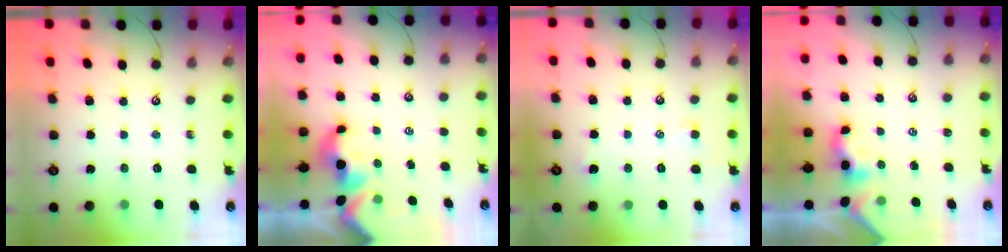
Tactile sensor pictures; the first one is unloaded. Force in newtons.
{"total": 2.0, "press": 1.9, "slide": 0.7}
{"total": 0.7, "press": 0.7, "slide": 0.3}
{"total": 0.8, "press": 0.7, "slide": 0.4}